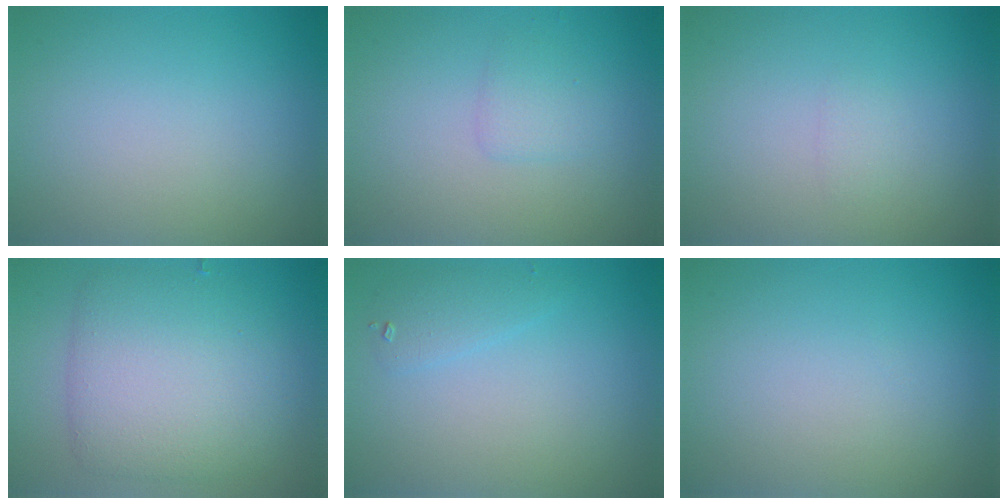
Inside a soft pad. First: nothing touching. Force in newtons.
{"total": 1.3, "press": 1.3, "slide": 0.1}
{"total": 0.6, "press": 0.6, "slide": 0.1}
{"total": 6.7, "press": 6.7, "slide": 0.2}
{"total": 1.4, "press": 1.4, "slide": 0.0}
{"total": 0.0}